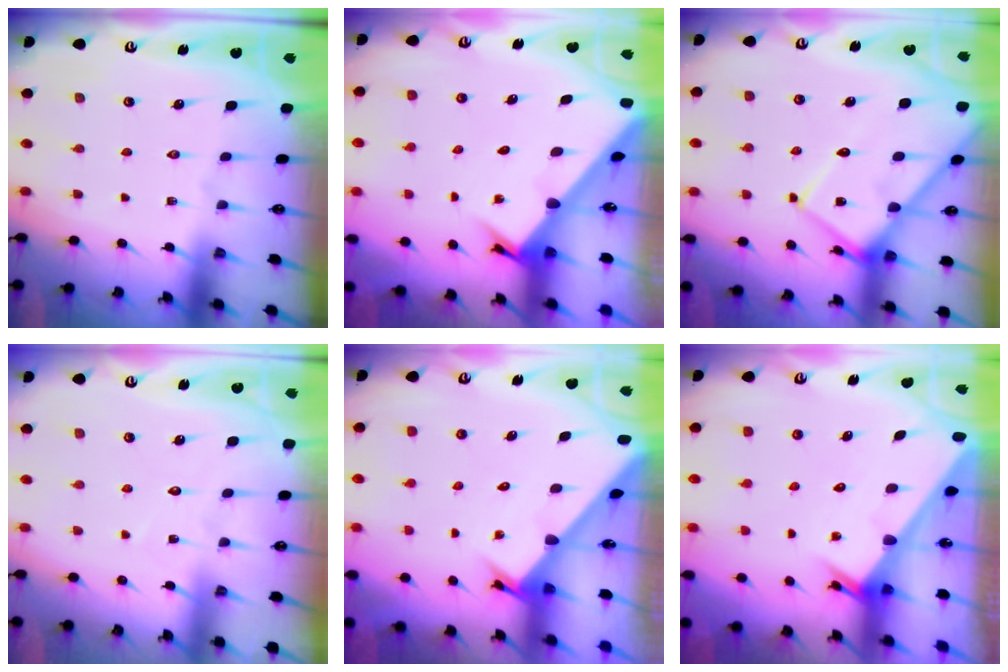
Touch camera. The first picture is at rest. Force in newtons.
{"total": 2.2, "press": 2.2, "slide": 0.2}
{"total": 12.5, "press": 12.5, "slide": 1.2}
{"total": 5.0, "press": 5.0, "slide": 0.4}
{"total": 2.6, "press": 2.6, "slide": 0.3}
{"total": 2.2, "press": 2.2, "slide": 0.1}